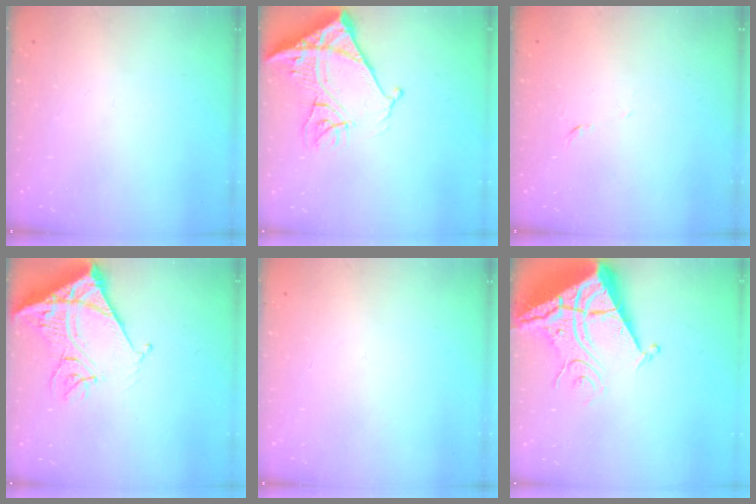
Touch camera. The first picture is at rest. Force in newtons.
{"total": 15.3, "press": 15.2, "slide": 1.7}
{"total": 3.9, "press": 3.8, "slide": 0.9}
{"total": 14.2, "press": 14.1, "slide": 1.5}
{"total": 0.0}
{"total": 12.2, "press": 12.1, "slide": 1.3}